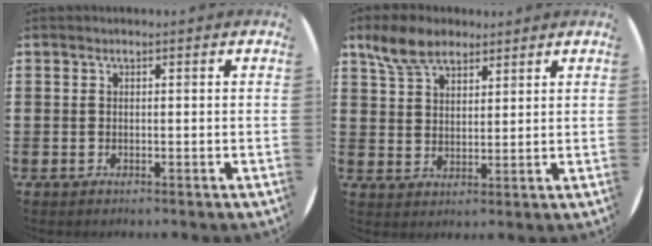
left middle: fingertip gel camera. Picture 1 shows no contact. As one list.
[{"total": 6.3, "force": [4.9, 3.0, 2.5], "torque": [-0.062, 0.003, 0.094]}]